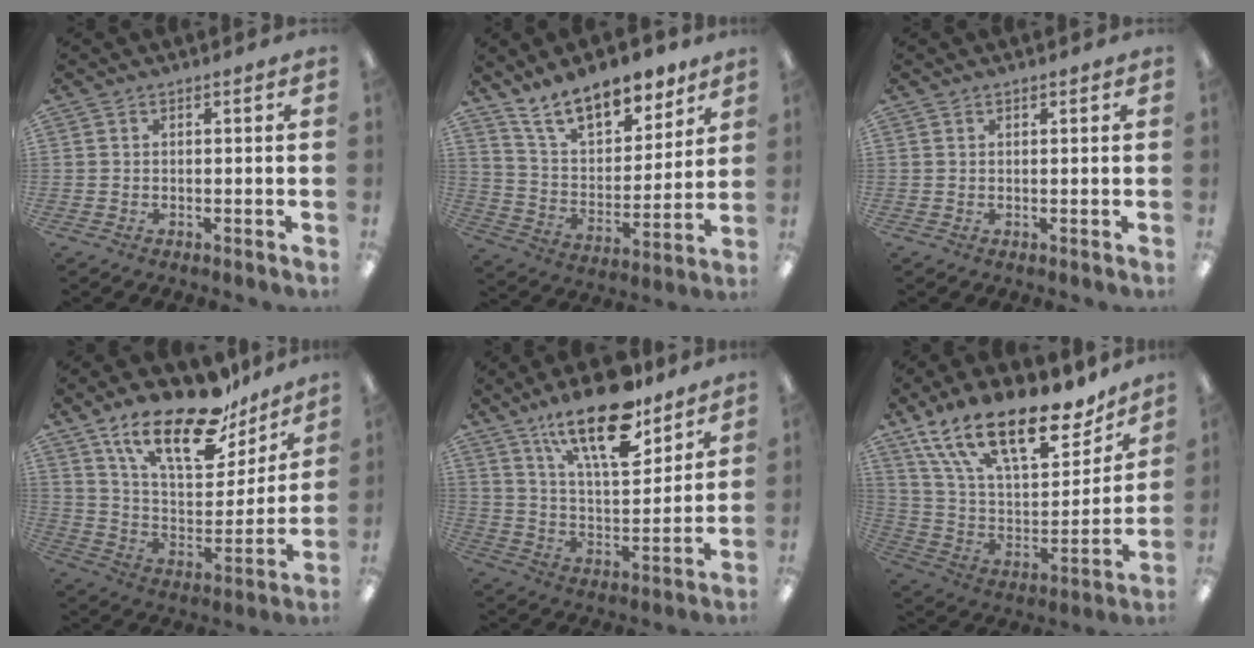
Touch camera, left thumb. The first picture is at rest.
{"total": 15.8, "force": [12.7, 6.5, 6.7], "torque": [-0.117, -0.078, 0.226]}
{"total": 0.6, "force": [0.5, 0.3, 0.1], "torque": [-0.002, 0.001, 0.010]}
{"total": 22.2, "force": [15.6, 8.6, 13.3], "torque": [-0.227, -0.096, 0.271]}
{"total": 20.1, "force": [13.5, 7.7, 12.8], "torque": [-0.208, -0.074, 0.225]}
{"total": 23.8, "force": [16.3, 9.7, 14.4], "torque": [-0.247, -0.092, 0.285]}